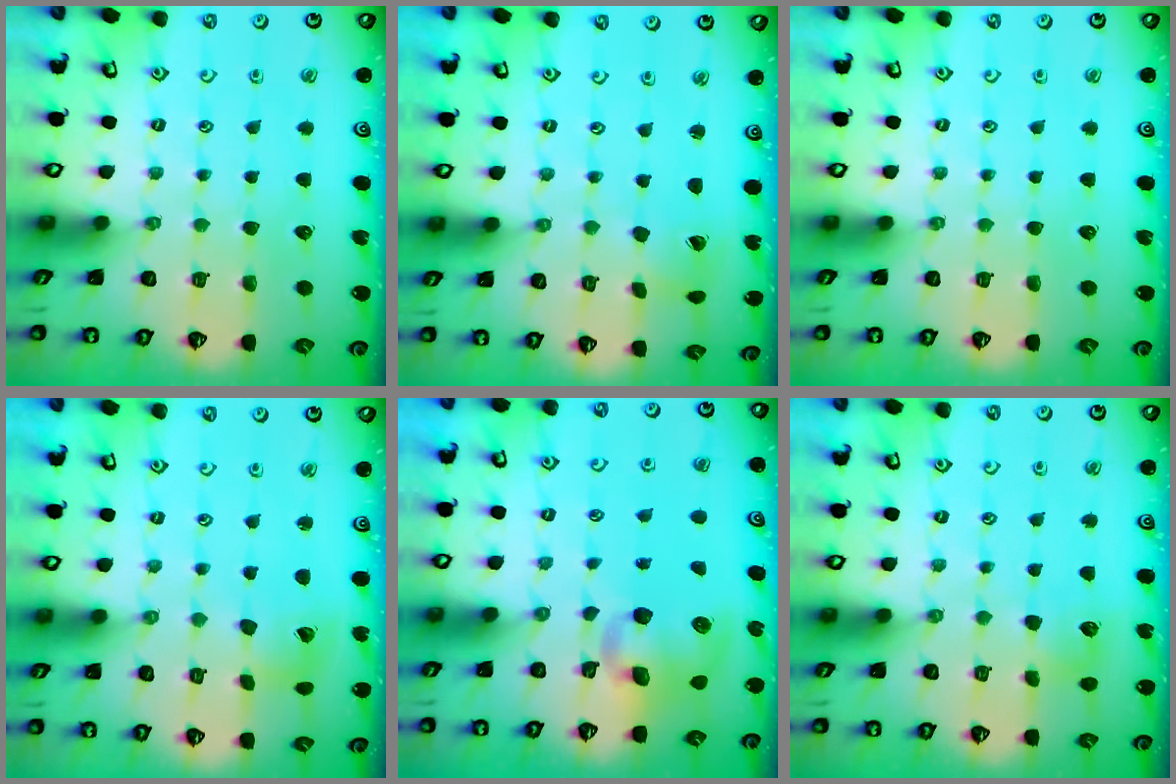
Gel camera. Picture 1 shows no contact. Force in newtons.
{"total": 2.9, "press": 2.8, "slide": 0.4}
{"total": 0.0}
{"total": 8.5, "press": 8.4, "slide": 1.1}
{"total": 10.0, "press": 9.8, "slide": 1.9}
{"total": 7.2, "press": 7.2, "slide": 0.7}